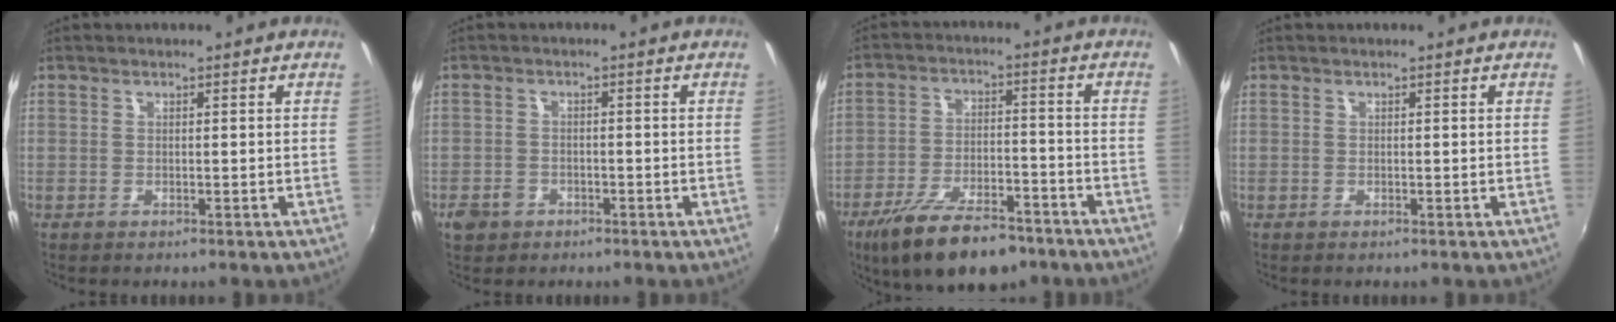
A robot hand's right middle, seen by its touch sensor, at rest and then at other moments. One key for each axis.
{"total": 3.9, "fx": -2.2, "fy": 3.0, "fz": 1.3, "tx": -0.038, "ty": 0.001, "tz": -0.036}
{"total": 15.6, "fx": -11.2, "fy": 5.8, "fz": 9.2, "tx": -0.186, "ty": -0.023, "tz": -0.181}
{"total": 0.0}